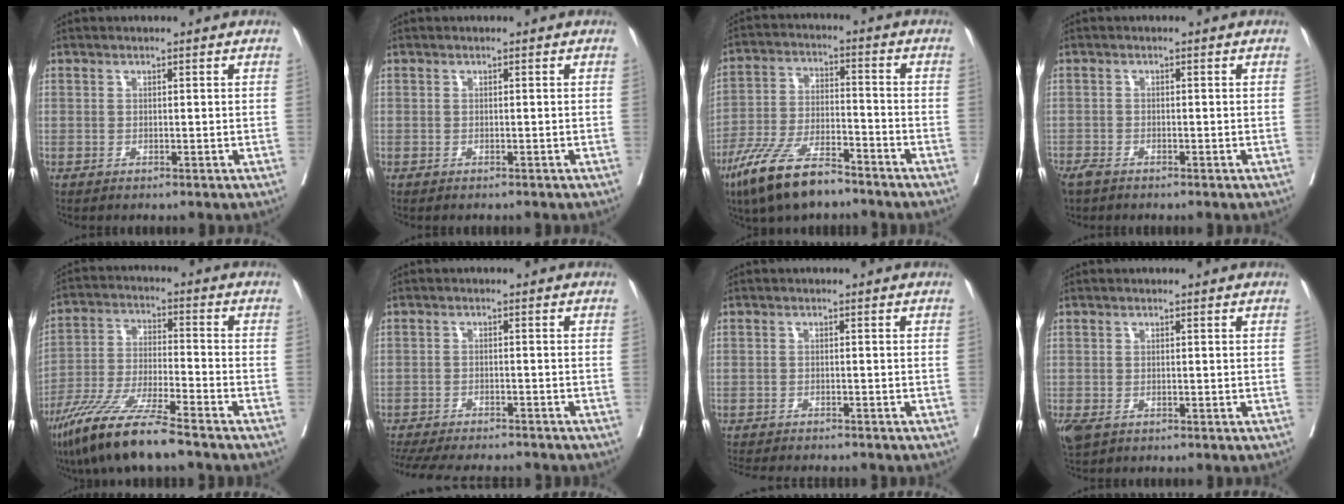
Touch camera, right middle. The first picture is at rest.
{"total": 0.9, "force": [-0.9, 0.2, 0.3], "torque": [-0.010, -0.004, -0.013]}
{"total": 12.0, "force": [-8.6, 3.0, 7.8], "torque": [-0.160, -0.022, -0.163]}
{"total": 2.7, "force": [-2.3, 1.1, 1.1], "torque": [-0.023, -0.005, -0.040]}
{"total": 12.3, "force": [-9.1, 0.4, 8.2], "torque": [-0.166, -0.033, -0.170]}
{"total": 15.5, "force": [-13.9, 3.2, 6.1], "torque": [-0.151, -0.022, -0.192]}
{"total": 9.5, "force": [-8.7, 1.6, 3.5], "torque": [-0.056, -0.014, -0.117]}
{"total": 4.1, "force": [-2.1, 2.6, 2.3], "torque": [-0.061, -0.013, -0.032]}